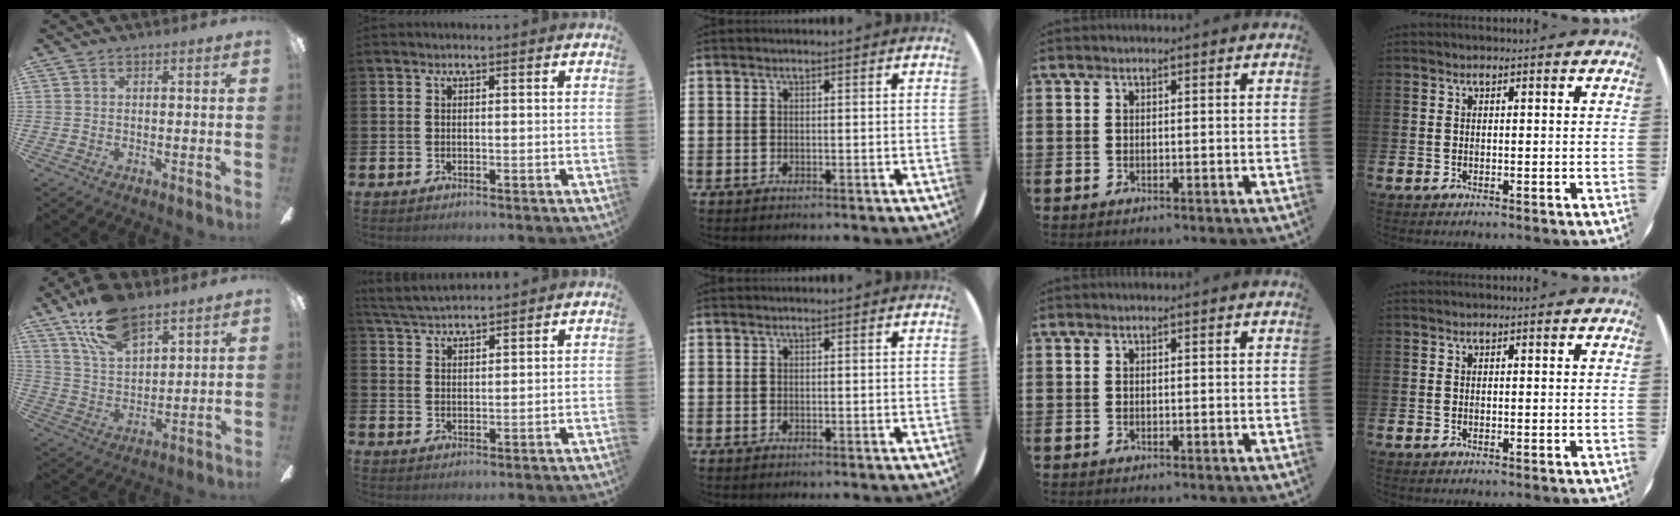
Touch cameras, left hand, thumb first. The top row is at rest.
{"thumb": {"total": 15.2, "force": [10.2, 7.1, 8.8], "torque": [-0.159, -0.038, 0.186]}, "index": {"total": 4.0, "force": [3.9, 0.6, 0.6], "torque": [-0.027, -0.016, 0.072]}}